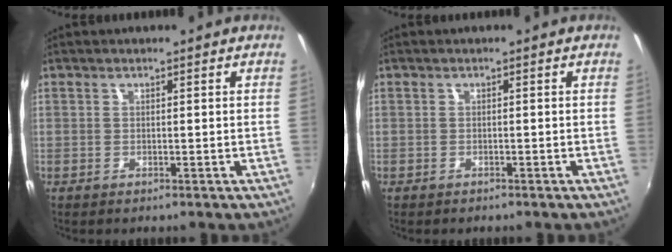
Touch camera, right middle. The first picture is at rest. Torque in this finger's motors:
{"motor_torque": [-0.35, 0.05, -0.04, -0.01]}